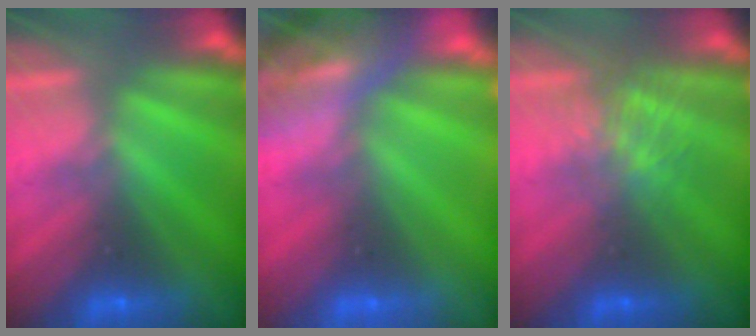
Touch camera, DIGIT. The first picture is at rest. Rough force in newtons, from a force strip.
{"total": 8.2}
{"total": 3.8}